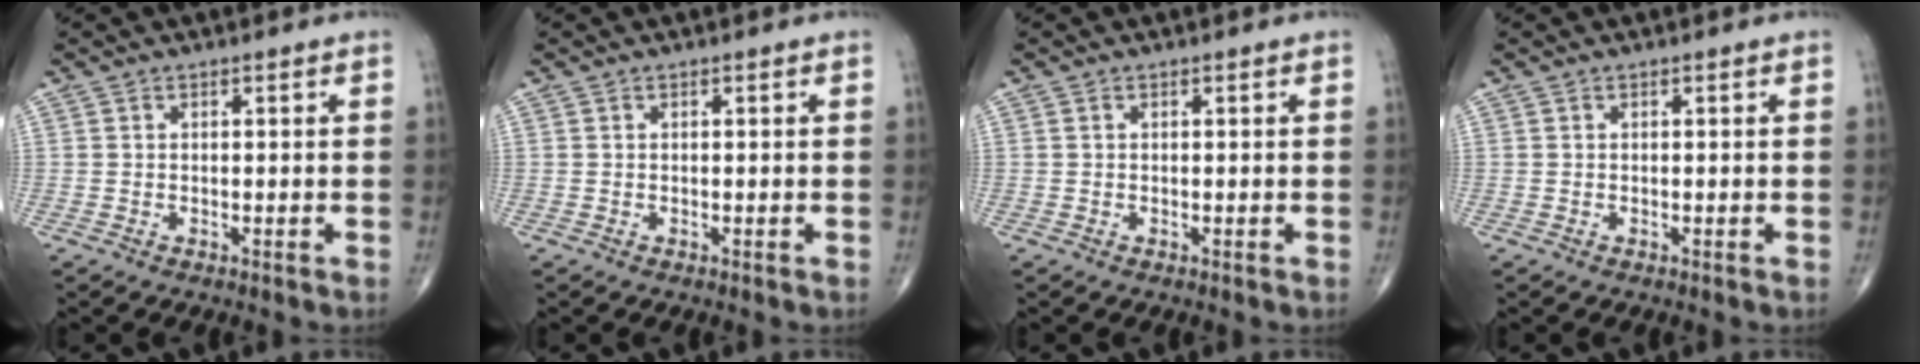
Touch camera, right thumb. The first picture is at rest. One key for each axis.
{"total": 0.0}
{"total": 0.0}
{"total": 0.0}